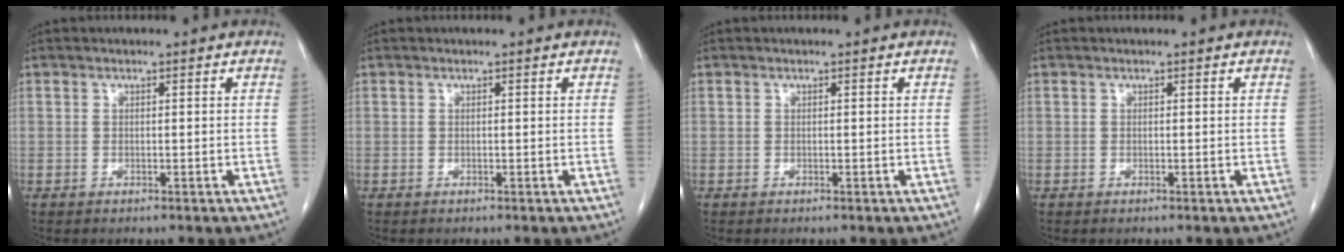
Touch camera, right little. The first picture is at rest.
{"total": 0.0}
{"total": 0.0}
{"total": 0.0}